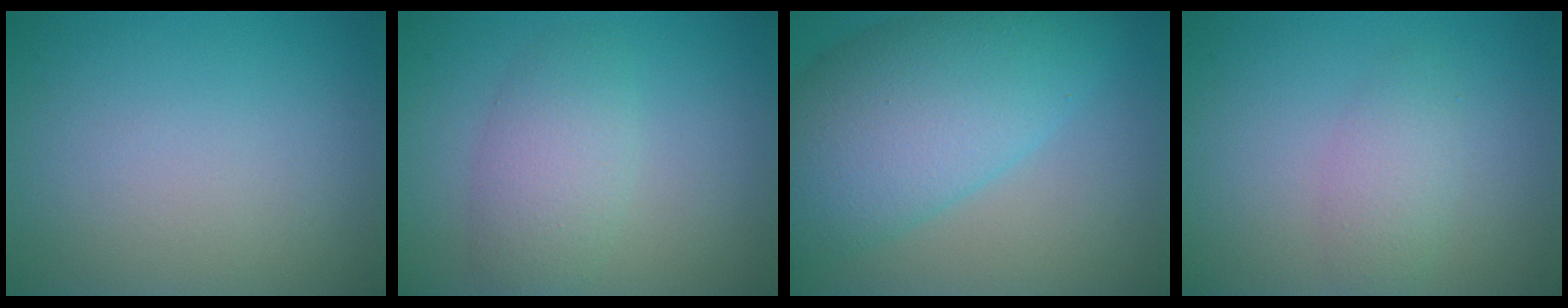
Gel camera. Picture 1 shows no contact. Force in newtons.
{"total": 3.7, "press": 3.7, "slide": 0.2}
{"total": 10.3, "press": 10.3, "slide": 0.4}
{"total": 2.2, "press": 2.2, "slide": 0.1}